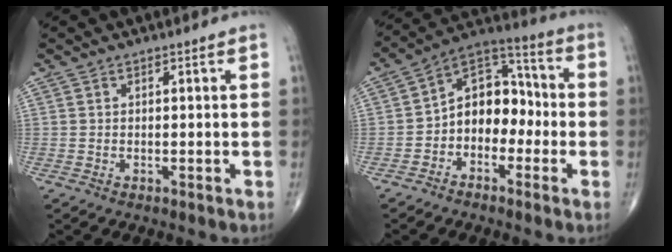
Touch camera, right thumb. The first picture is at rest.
{"total": 11.2, "force": [-2.3, 8.1, 7.5], "torque": [-0.081, 0.050, -0.058]}